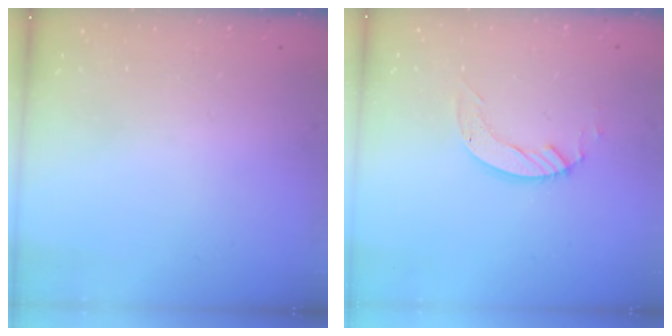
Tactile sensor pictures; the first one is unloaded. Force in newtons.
{"total": 4.2, "press": 4.2, "slide": 0.2}